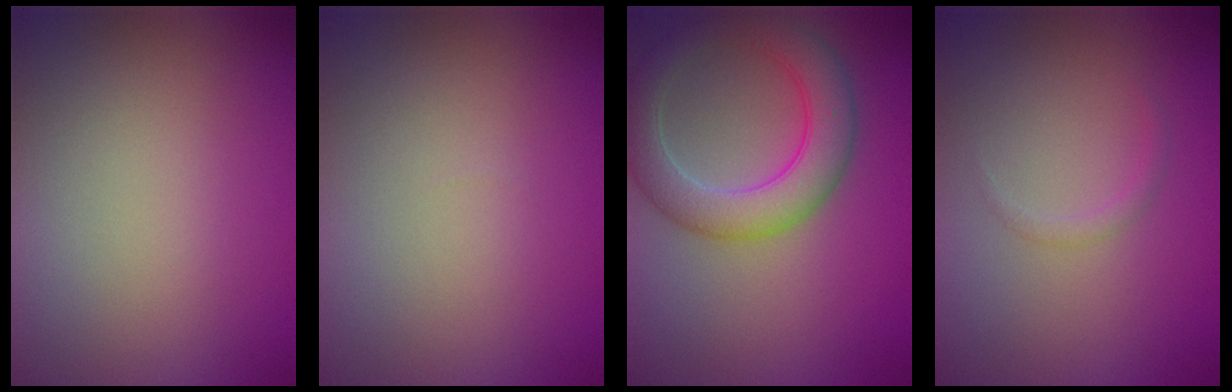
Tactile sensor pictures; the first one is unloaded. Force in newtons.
{"total": 0.0}
{"total": 5.6, "press": 5.6, "slide": 0.2}
{"total": 0.8, "press": 0.7, "slide": 0.1}